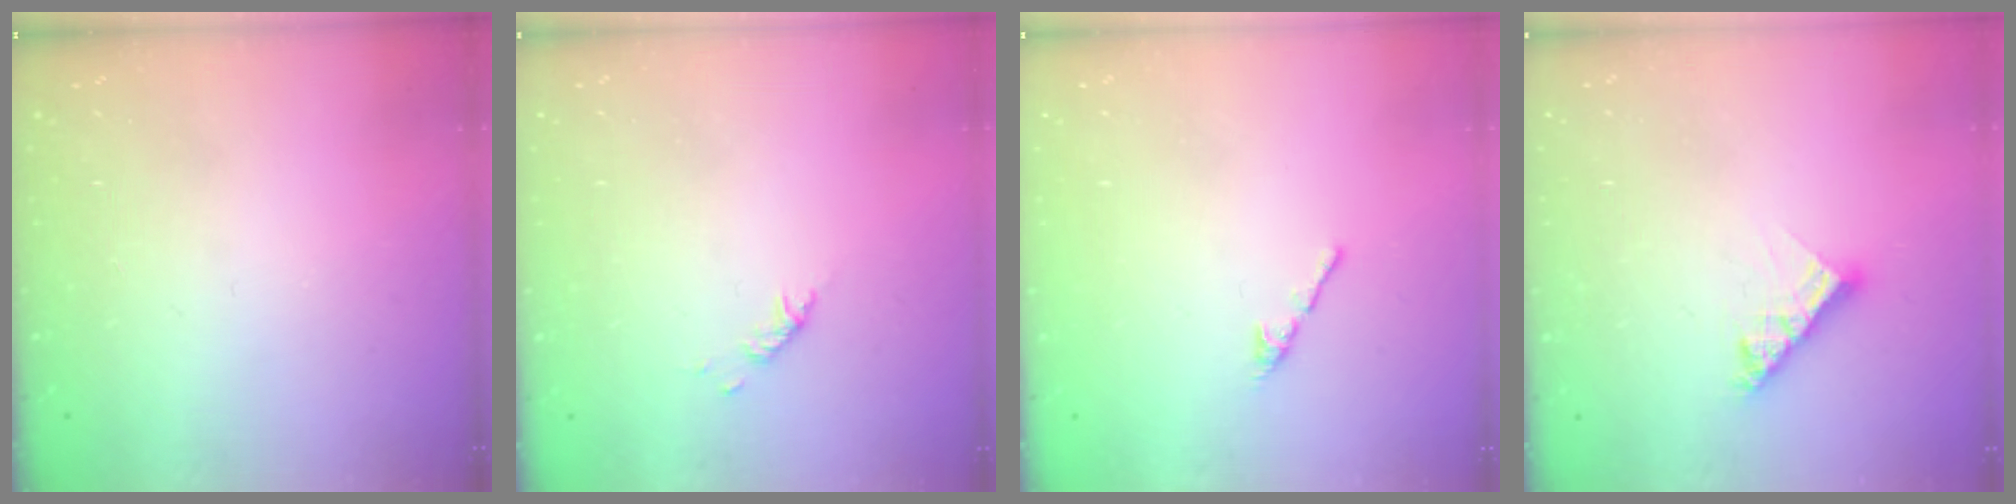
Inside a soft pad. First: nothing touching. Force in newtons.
{"total": 2.9, "press": 2.9, "slide": 0.6}
{"total": 2.7, "press": 2.7, "slide": 0.7}
{"total": 8.8, "press": 8.7, "slide": 0.8}